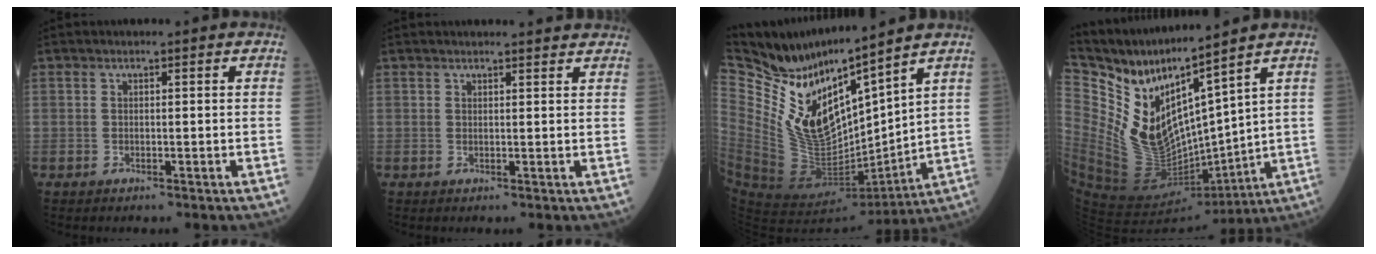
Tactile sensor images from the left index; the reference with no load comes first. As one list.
[{"total": 4.1, "force": [4.0, 0.3, 0.8], "torque": [-0.011, 0.012, 0.038]}, {"total": 14.4, "force": [11.9, 2.6, 7.6], "torque": [-0.151, -0.023, 0.246]}, {"total": 14.4, "force": [11.2, 1.9, 8.7], "torque": [-0.174, -0.019, 0.234]}]